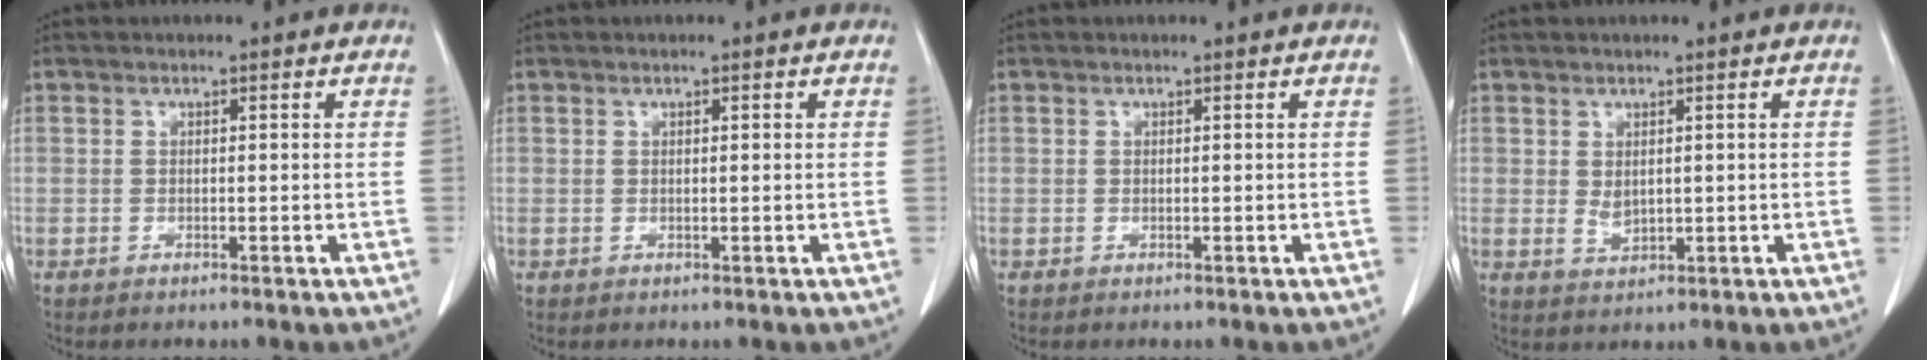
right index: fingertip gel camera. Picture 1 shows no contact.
{"total": 0.9, "force": [0.3, 0.4, 0.8], "torque": [-0.017, 0.002, 0.007]}
{"total": 0.0}
{"total": 2.7, "force": [0.4, 1.8, 2.0], "torque": [-0.039, 0.000, 0.018]}